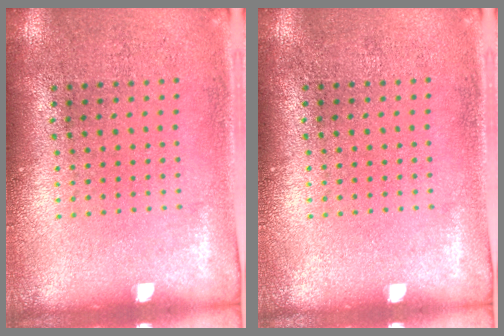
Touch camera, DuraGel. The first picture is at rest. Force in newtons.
{"total": 0.0}